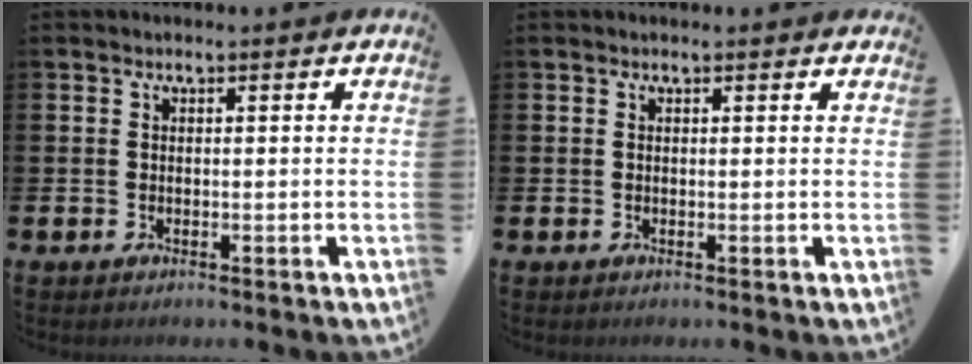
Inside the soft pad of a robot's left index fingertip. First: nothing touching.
{"total": 0.0}